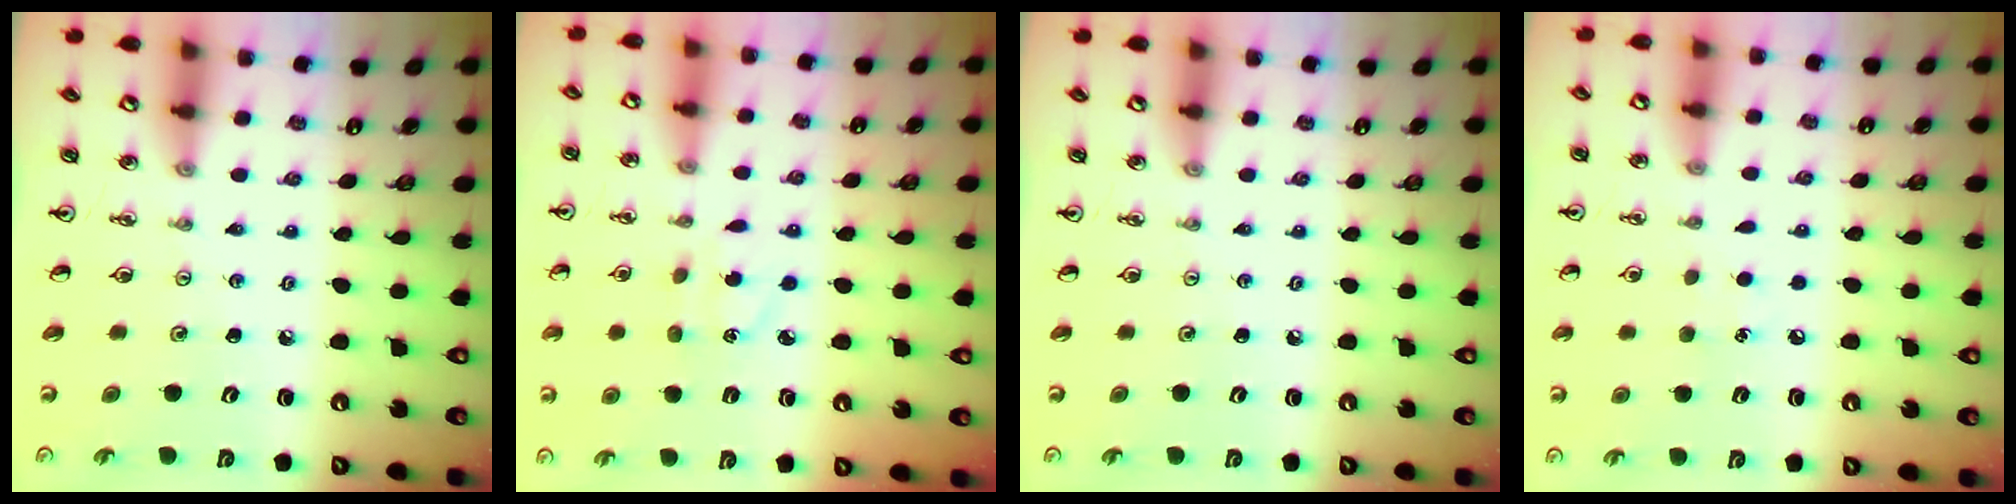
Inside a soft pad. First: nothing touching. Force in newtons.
{"total": 3.7, "press": 3.6, "slide": 0.8}
{"total": 0.0}
{"total": 5.2, "press": 5.1, "slide": 0.6}